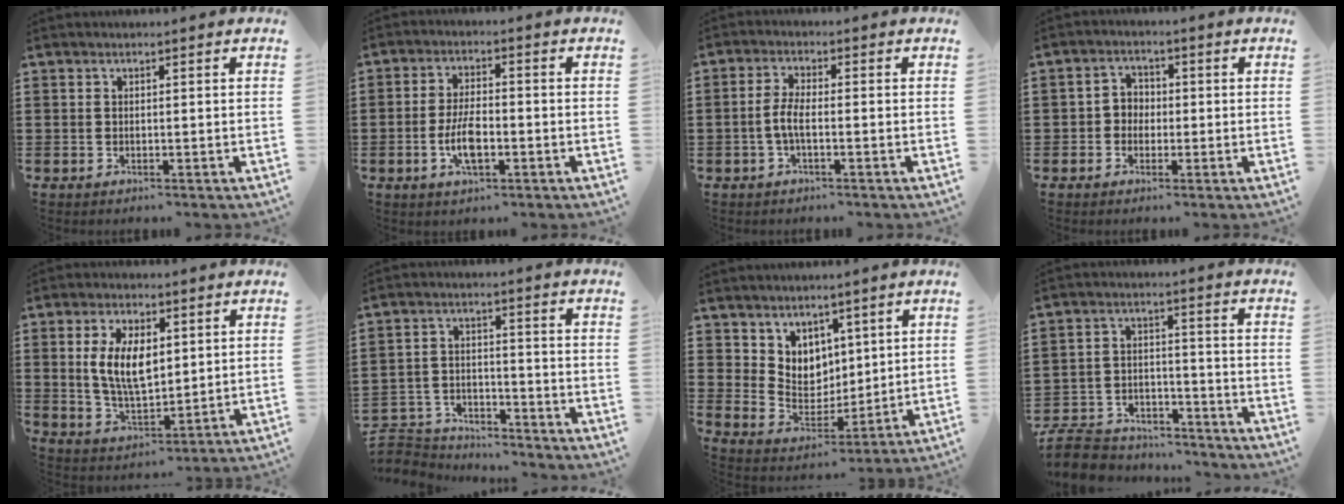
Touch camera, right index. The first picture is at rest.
{"total": 5.8, "force": [-1.6, 2.4, 5.1], "torque": [-0.114, -0.001, -0.035]}
{"total": 3.5, "force": [-1.1, 0.9, 3.2], "torque": [-0.078, -0.004, -0.027]}
{"total": 2.7, "force": [-0.9, 2.3, 1.0], "torque": [-0.028, 0.010, -0.021]}
{"total": 8.6, "force": [1.8, 4.6, 7.1], "torque": [-0.143, 0.009, 0.030]}
{"total": 5.0, "force": [-4.8, 1.3, 0.0], "torque": [-0.018, 0.008, -0.104]}
{"total": 6.5, "force": [4.3, 4.9, -0.1], "torque": [-0.036, -0.022, 0.085]}
{"total": 7.7, "force": [-7.3, 2.0, 1.3], "torque": [-0.039, 0.017, -0.146]}